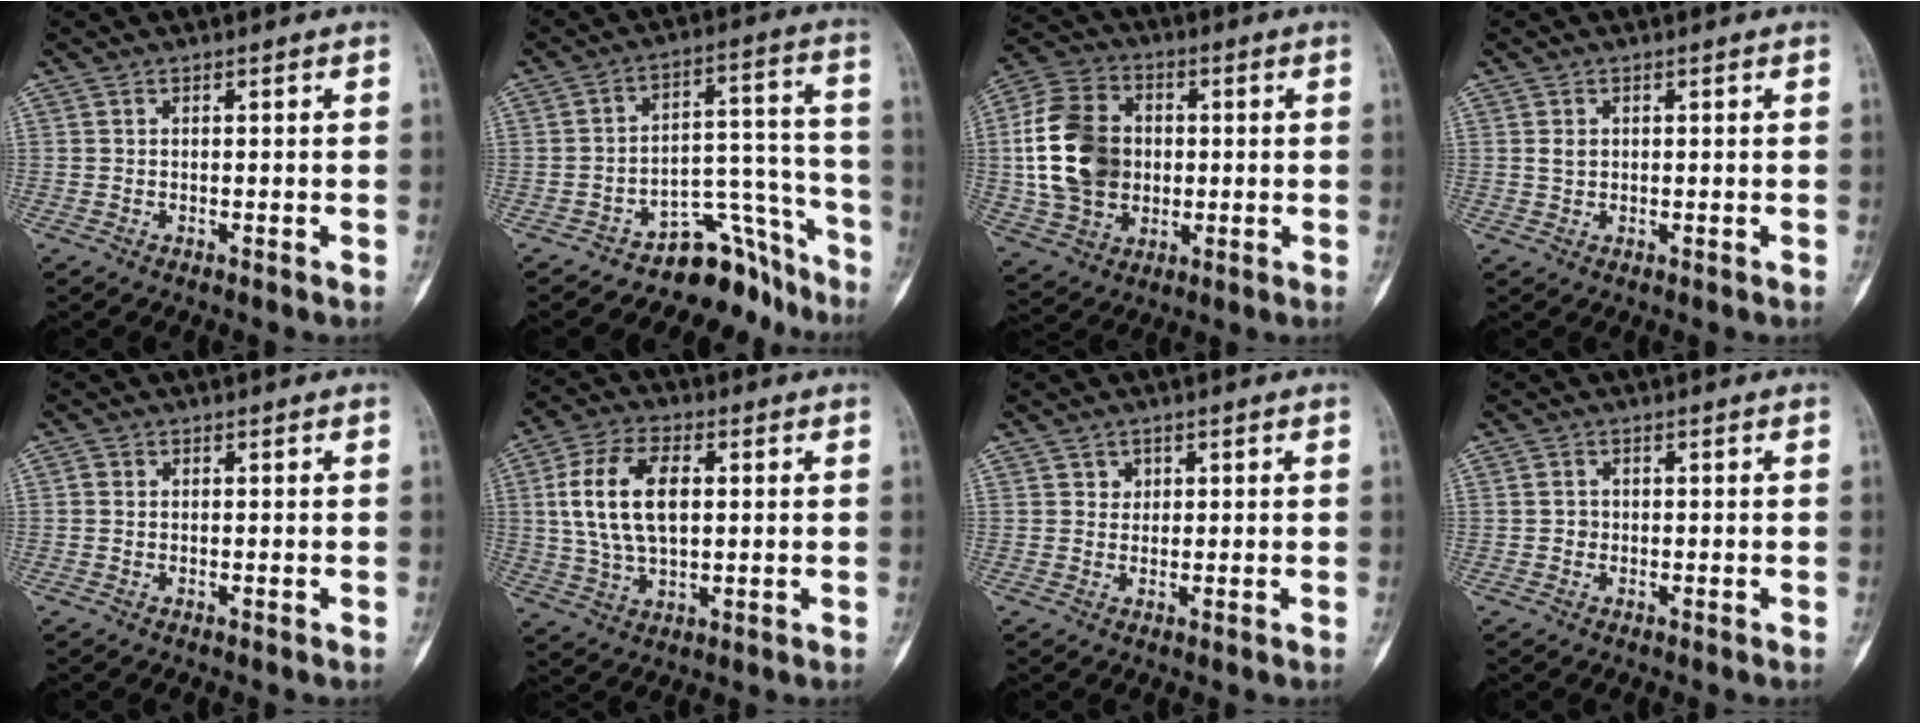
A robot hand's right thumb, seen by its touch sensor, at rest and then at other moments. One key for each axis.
{"total": 11.6, "fx": -9.8, "fy": 5.6, "fz": 2.7, "tx": 0.021, "ty": 0.152, "tz": -0.149}
{"total": 17.7, "fx": 0.7, "fy": 13.5, "fz": 11.4, "tx": -0.199, "ty": 0.012, "tz": 0.015}
{"total": 1.8, "fx": 0.4, "fy": 1.5, "fz": 1.0, "tx": -0.006, "ty": 0.000, "tz": 0.009}
{"total": 1.1, "fx": 0.0, "fy": 1.0, "fz": 0.6, "tx": -0.006, "ty": 0.001, "tz": 0.000}
{"total": 14.1, "fx": 2.1, "fy": 8.2, "fz": 11.2, "tx": -0.206, "ty": 0.008, "tz": 0.041}
{"total": 1.8, "fx": 0.8, "fy": 1.6, "fz": 0.3, "tx": 0.017, "ty": -0.003, "tz": 0.009}
{"total": 1.5, "fx": -0.1, "fy": 1.5, "fz": 0.5, "tx": 0.005, "ty": 0.005, "tz": -0.002}